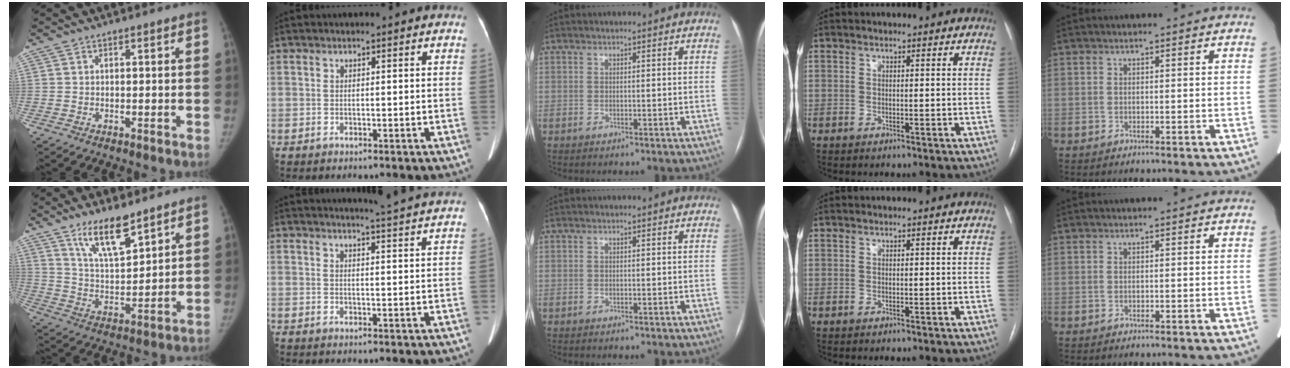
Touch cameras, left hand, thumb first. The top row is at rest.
{"thumb": {"total": 11.3, "force": [8.0, 3.4, 7.2], "torque": [-0.112, -0.058, 0.155]}, "index": {"total": 7.7, "force": [7.2, -1.1, 2.3], "torque": [-0.036, -0.005, 0.076]}}